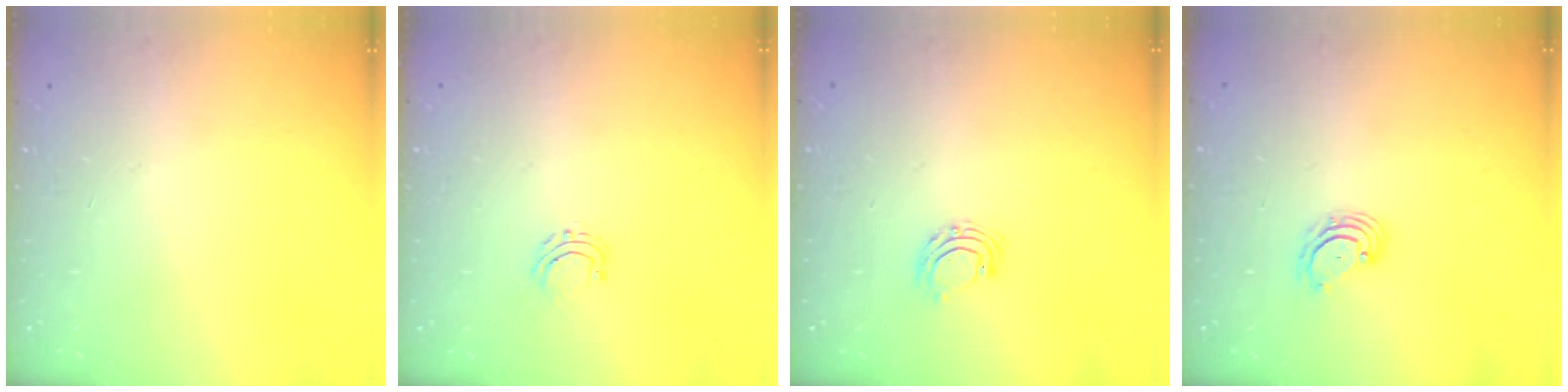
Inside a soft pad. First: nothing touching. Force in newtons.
{"total": 4.3, "press": 4.3, "slide": 0.3}
{"total": 7.6, "press": 7.5, "slide": 0.9}
{"total": 3.7, "press": 3.7, "slide": 0.4}